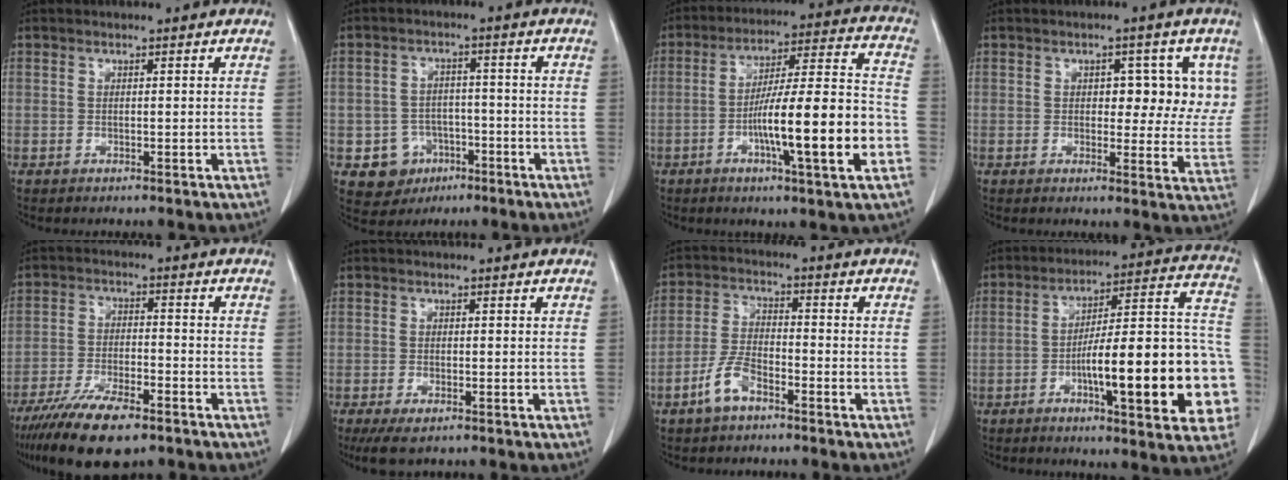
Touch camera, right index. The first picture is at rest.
{"total": 6.6, "force": [-2.9, 5.8, 1.3], "torque": [-0.021, 0.010, -0.036]}
{"total": 17.4, "force": [-5.2, 0.9, 16.6], "torque": [-0.270, 0.006, -0.080]}
{"total": 7.2, "force": [2.1, 4.1, 5.5], "torque": [-0.047, 0.016, 0.023]}
{"total": 12.1, "force": [-8.7, 3.2, 7.9], "torque": [-0.139, -0.021, -0.150]}
{"total": 4.3, "force": [-2.9, 1.3, 2.9], "torque": [-0.055, -0.010, -0.045]}
{"total": 5.7, "force": [-3.7, 2.2, 3.8], "torque": [-0.088, 0.004, -0.074]}
{"total": 23.5, "force": [-6.3, 3.9, 22.3], "torque": [-0.240, 0.027, -0.081]}